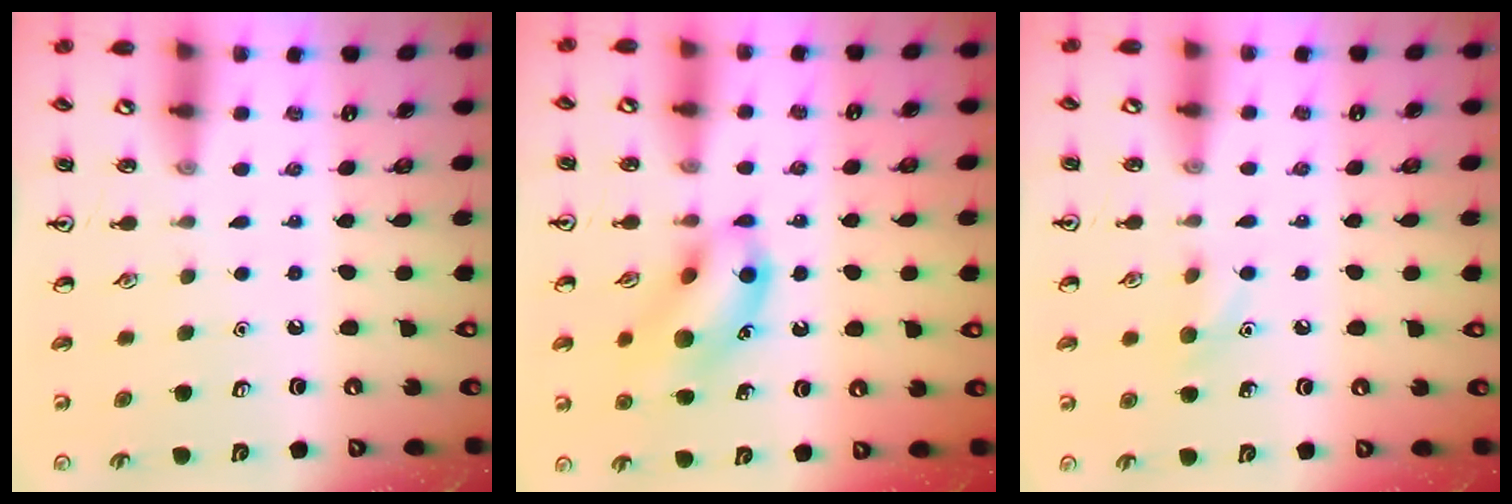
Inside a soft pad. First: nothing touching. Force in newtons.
{"total": 11.8, "press": 11.7, "slide": 1.1}
{"total": 5.7, "press": 5.4, "slide": 1.7}